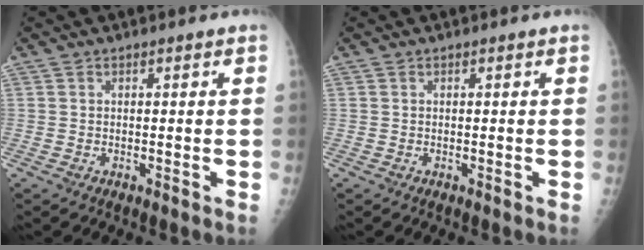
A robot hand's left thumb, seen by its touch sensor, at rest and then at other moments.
{"total": 0.0}